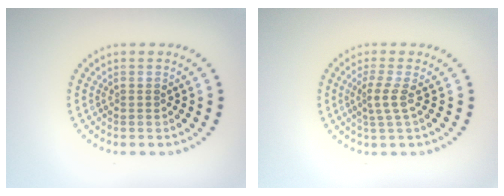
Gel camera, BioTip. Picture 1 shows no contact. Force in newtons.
{"total": 2.1, "press": 1.4, "slide": 1.5}